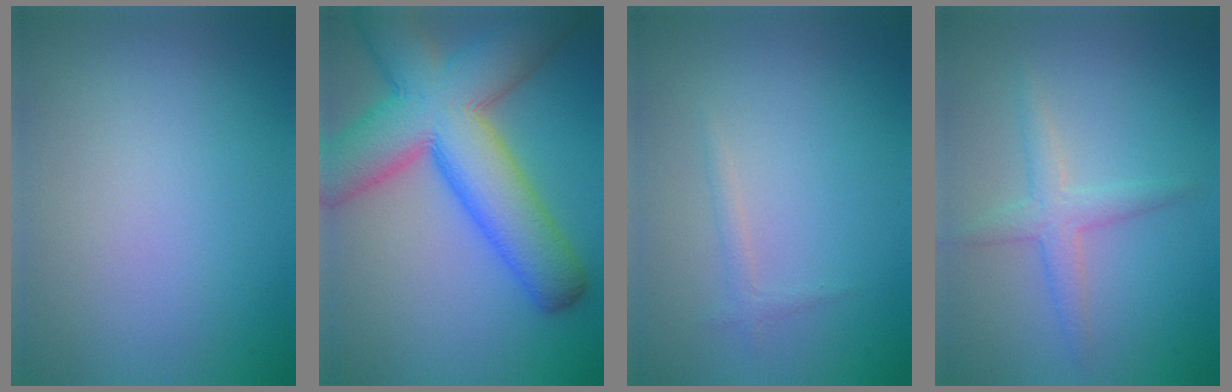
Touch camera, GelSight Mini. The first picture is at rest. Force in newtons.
{"total": 12.5, "press": 12.4, "slide": 0.5}
{"total": 0.8, "press": 0.8, "slide": 0.1}
{"total": 2.4, "press": 2.4, "slide": 0.0}